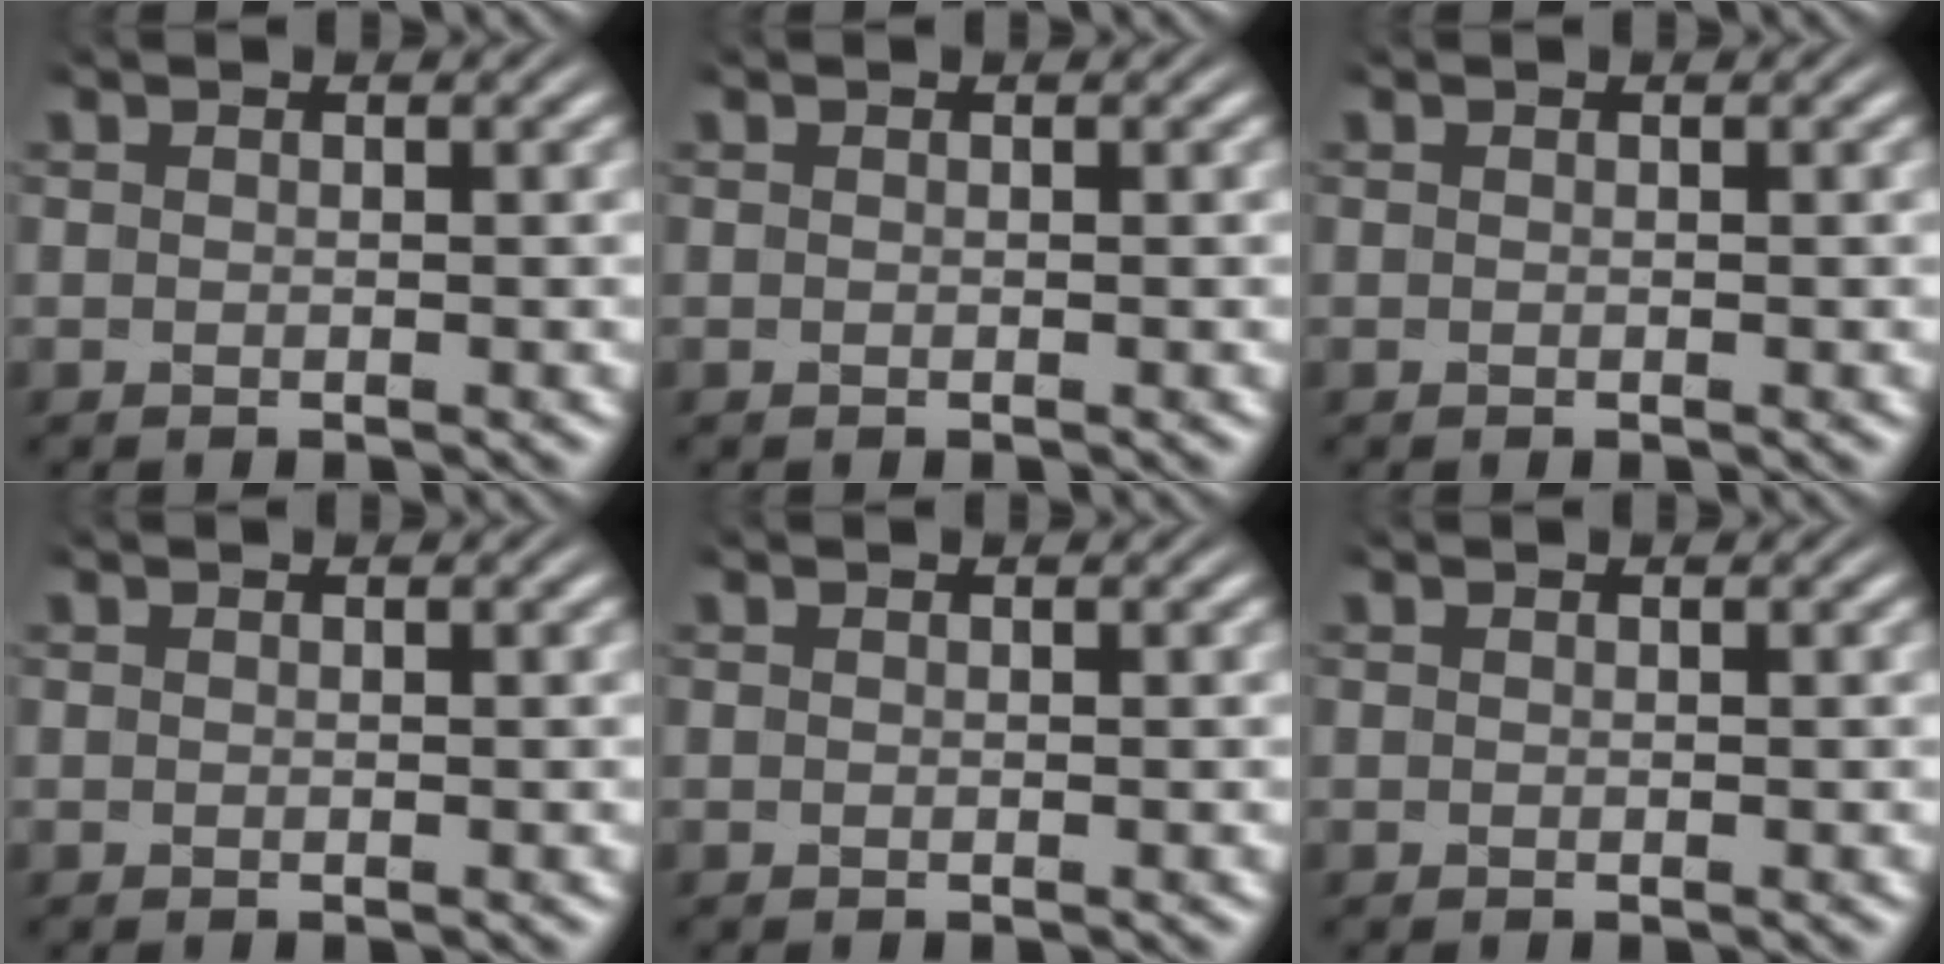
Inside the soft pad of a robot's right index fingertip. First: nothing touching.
{"total": 0.0}
{"total": 0.0}
{"total": 0.0}
{"total": 0.0}
{"total": 0.0}